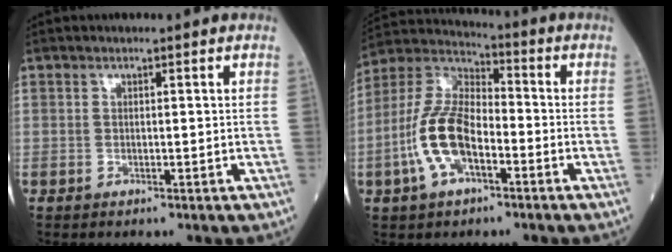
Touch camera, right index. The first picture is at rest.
{"total": 11.9, "force": [-3.8, 5.2, 10.0], "torque": [-0.225, 0.013, -0.079]}